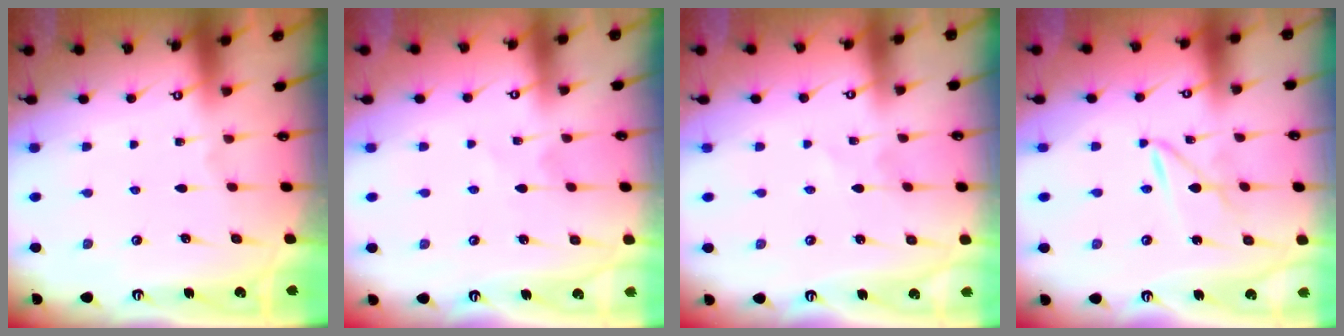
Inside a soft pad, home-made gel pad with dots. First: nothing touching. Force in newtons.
{"total": 3.3, "press": 3.3, "slide": 0.3}
{"total": 0.6, "press": 0.6, "slide": 0.1}
{"total": 3.3, "press": 3.3, "slide": 0.5}